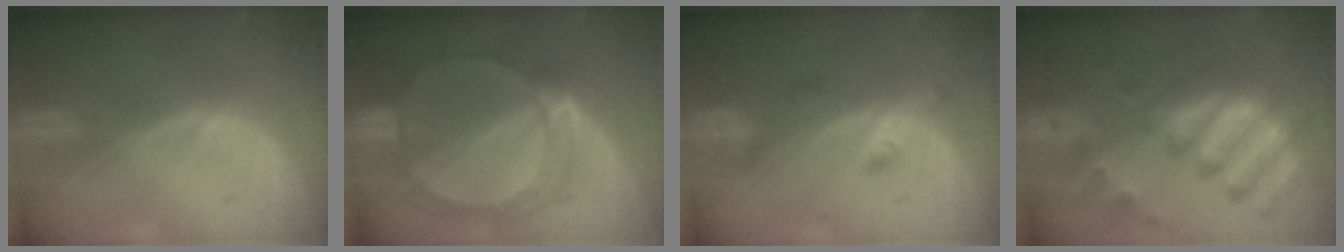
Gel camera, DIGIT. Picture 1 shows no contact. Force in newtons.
{"total": 8.2, "press": 7.6, "slide": 3.2}
{"total": 2.9, "press": 2.9, "slide": 0.2}
{"total": 11.3, "press": 9.7, "slide": 5.8}